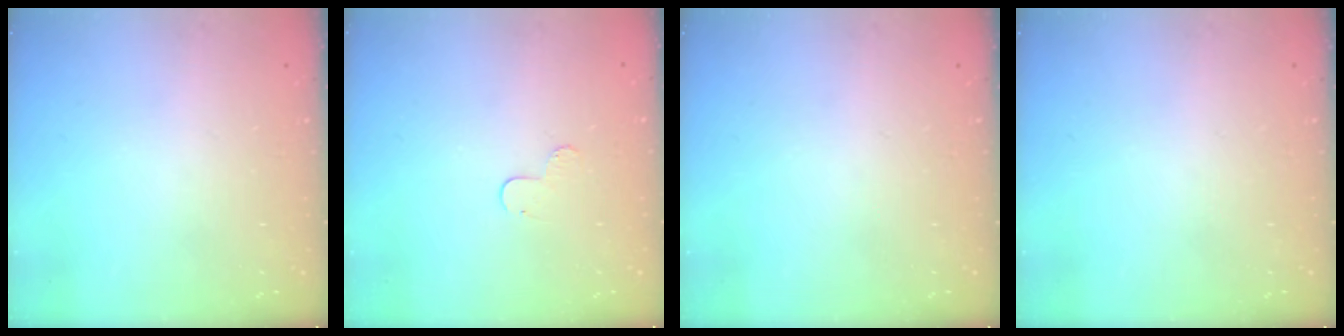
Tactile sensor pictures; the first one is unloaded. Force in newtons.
{"total": 4.8, "press": 4.7, "slide": 0.5}
{"total": 0.0}
{"total": 0.0}